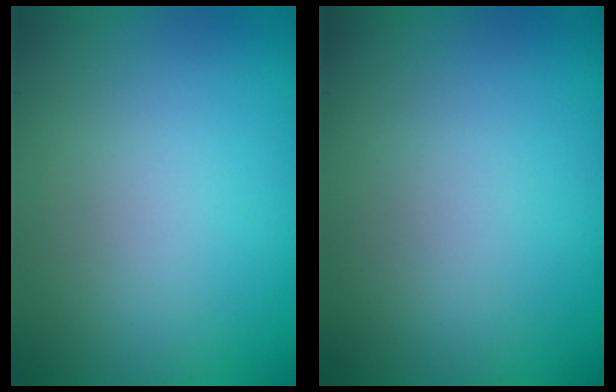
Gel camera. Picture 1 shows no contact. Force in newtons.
{"total": 0.0}